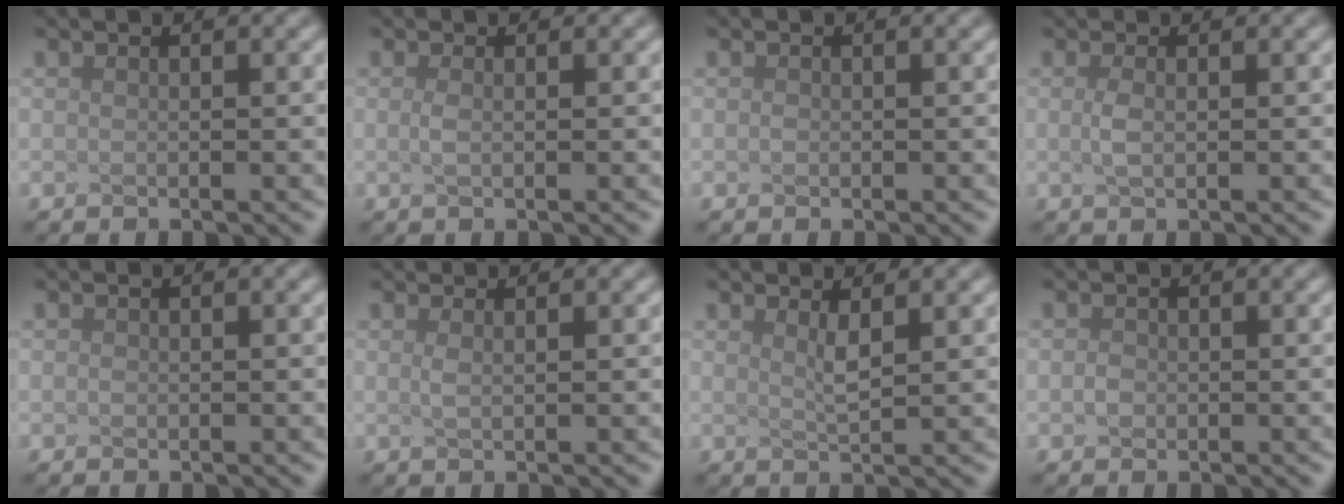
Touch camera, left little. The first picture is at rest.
{"total": 0.8, "force": [-0.7, -0.3, 0.2], "torque": [-0.026, -0.005, 0.006]}
{"total": 0.8, "force": [-0.3, -0.5, -0.5], "torque": [-0.006, -0.008, 0.011]}
{"total": 1.1, "force": [-0.9, -0.6, 0.1], "torque": [-0.032, -0.007, 0.020]}
{"total": 0.6, "force": [-0.2, -0.4, -0.4], "torque": [-0.002, -0.006, 0.008]}
{"total": 0.7, "force": [0.5, 0.0, 0.5], "torque": [-0.022, 0.004, 0.010]}
{"total": 1.0, "force": [-0.2, -0.9, 0.3], "torque": [-0.034, -0.008, 0.033]}
{"total": 1.8, "force": [-1.2, -0.9, -1.0], "torque": [-0.021, -0.003, 0.023]}